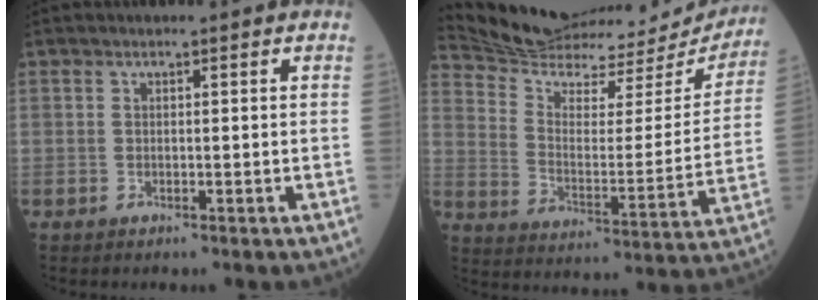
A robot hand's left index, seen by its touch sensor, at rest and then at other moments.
{"total": 26.4, "force": [25.2, 5.0, 5.9], "torque": [-0.108, -0.062, 0.341]}